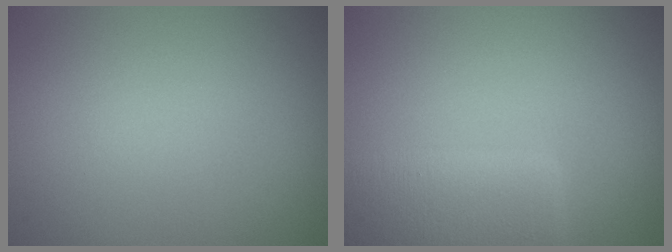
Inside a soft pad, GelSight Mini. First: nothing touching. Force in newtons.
{"total": 6.3, "press": 6.3, "slide": 0.4}